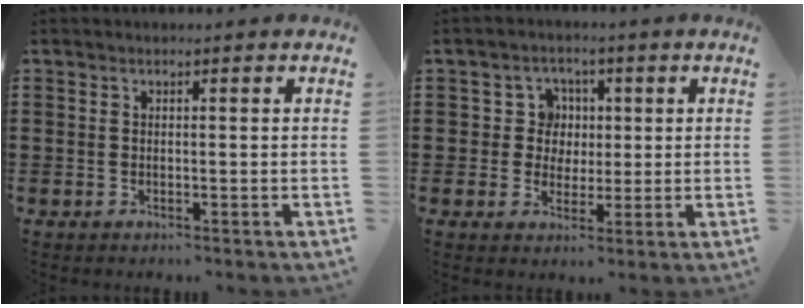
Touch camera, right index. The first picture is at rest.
{"total": 4.8, "force": [0.8, 4.6, 1.3], "torque": [-0.041, 0.013, 0.009]}